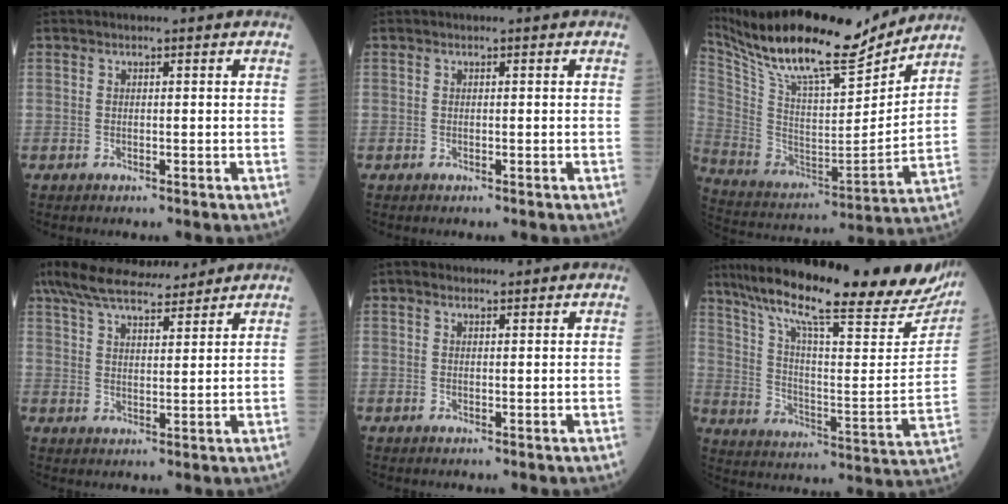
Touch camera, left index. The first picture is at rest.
{"total": 0.0}
{"total": 23.8, "force": [20.4, 3.9, 11.6], "torque": [-0.228, -0.005, 0.343]}
{"total": 14.8, "force": [12.8, 3.1, 6.8], "torque": [-0.132, 0.037, 0.211]}
{"total": 1.6, "force": [1.2, 0.7, 0.7], "torque": [-0.021, 0.015, 0.020]}
{"total": 31.5, "force": [26.0, 3.3, 17.6], "torque": [-0.279, -0.053, 0.350]}